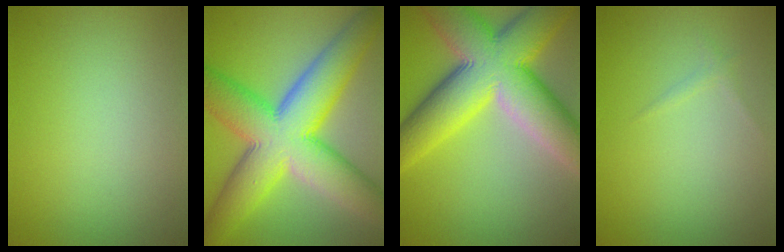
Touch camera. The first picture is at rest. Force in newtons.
{"total": 13.8, "press": 13.7, "slide": 0.3}
{"total": 13.8, "press": 13.8, "slide": 0.6}
{"total": 0.6, "press": 0.6, "slide": 0.1}